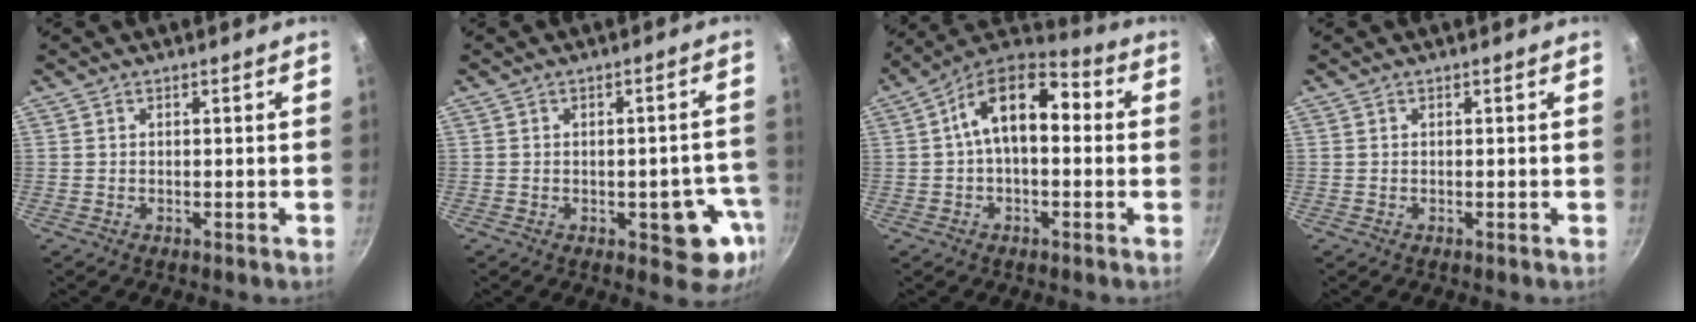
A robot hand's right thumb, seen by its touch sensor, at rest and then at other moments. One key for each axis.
{"total": 9.1, "fx": -3.0, "fy": 4.3, "fz": 7.4, "tx": -0.035, "ty": 0.011, "tz": -0.037}
{"total": 14.1, "fx": 1.5, "fy": 8.2, "fz": 11.4, "tx": -0.162, "ty": 0.038, "tz": 0.006}
{"total": 0.0}